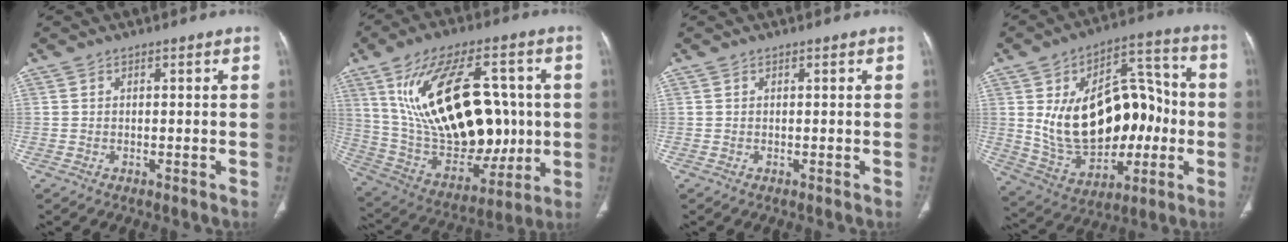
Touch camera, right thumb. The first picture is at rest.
{"total": 28.1, "force": [4.2, 15.5, 23.1], "torque": [-0.381, -0.003, 0.093]}
{"total": 0.0}
{"total": 25.3, "force": [-0.6, 15.6, 20.0], "torque": [-0.289, 0.028, 0.016]}